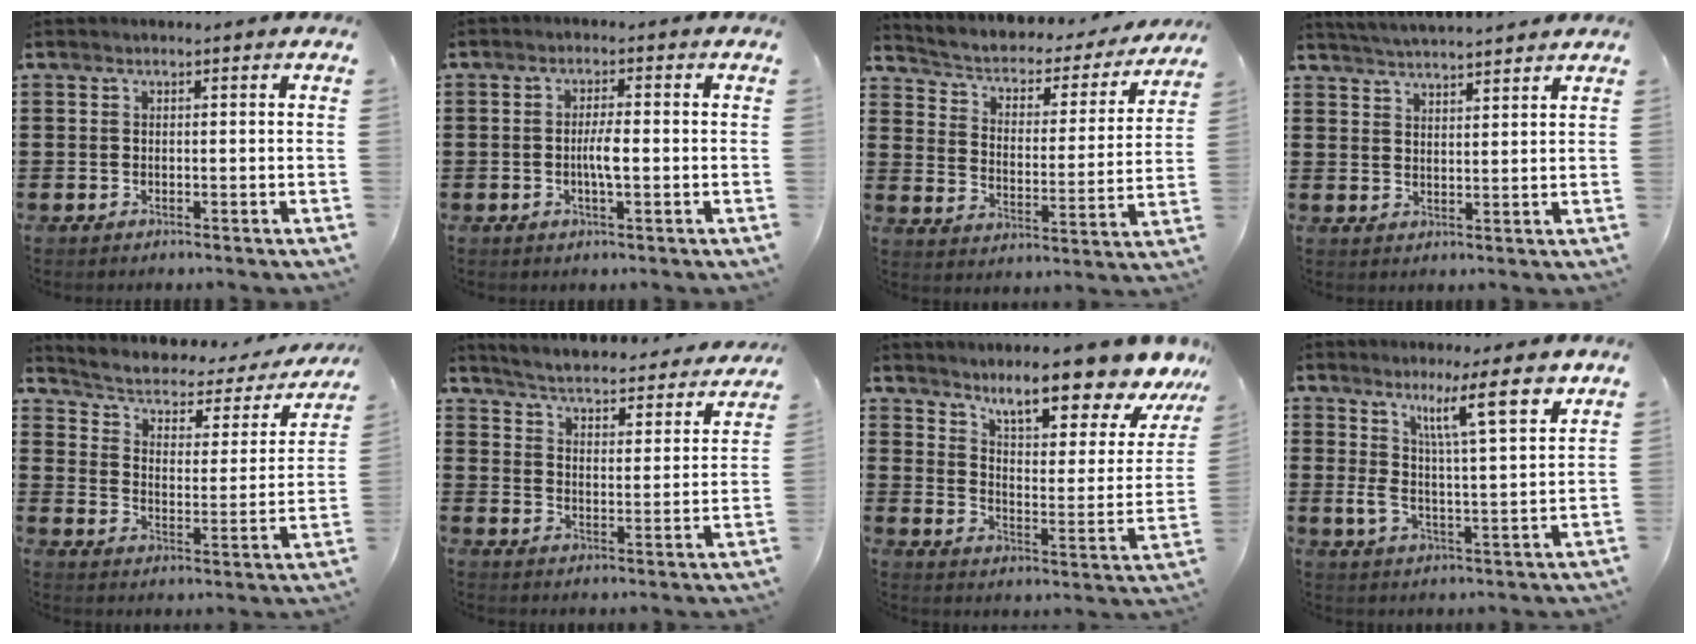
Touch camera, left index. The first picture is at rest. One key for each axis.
{"total": 3.4, "fx": -0.6, "fy": 0.6, "fz": 3.3, "tx": -0.066, "ty": -0.002, "tz": -0.014}
{"total": 2.4, "fx": 1.6, "fy": 1.6, "fz": 0.9, "tx": -0.035, "ty": -0.019, "tz": 0.015}
{"total": 3.4, "fx": 3.3, "fy": -0.7, "fz": 0.2, "tx": -0.014, "ty": -0.015, "tz": 0.060}
{"total": 2.9, "fx": 1.6, "fy": 1.8, "fz": 1.6, "tx": -0.047, "ty": -0.018, "tz": 0.014}
{"total": 4.1, "fx": 4.0, "fy": -0.4, "fz": 0.8, "tx": -0.038, "ty": -0.038, "tz": 0.059}
{"total": 11.7, "fx": 10.0, "fy": 0.8, "fz": 6.0, "tx": -0.109, "ty": -0.073, "tz": 0.164}
{"total": 9.9, "fx": 5.9, "fy": 1.2, "fz": 7.8, "tx": -0.133, "ty": -0.031, "tz": 0.092}